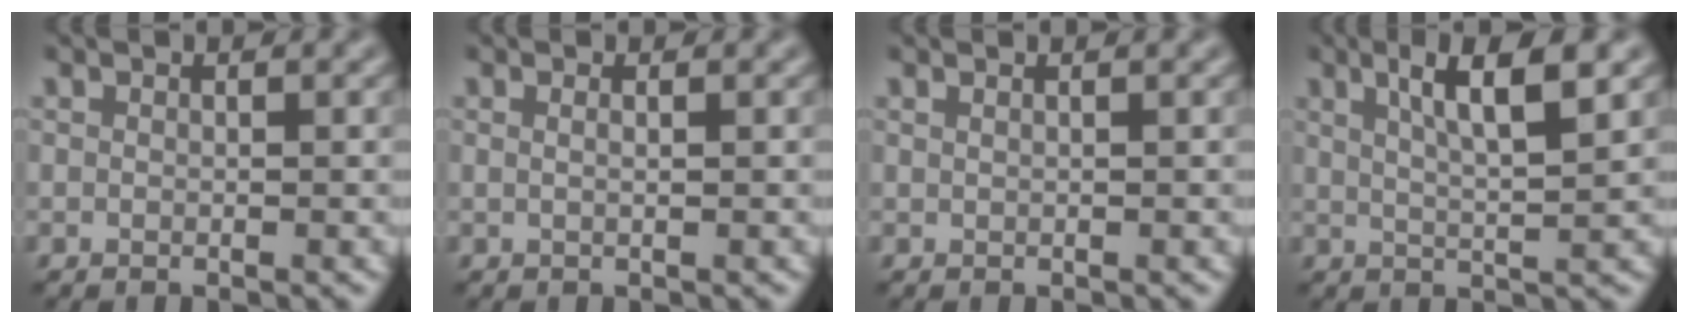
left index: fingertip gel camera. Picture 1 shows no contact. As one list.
[{"total": 0.9, "force": [0.3, 0.5, 0.8], "torque": [-0.003, -0.004, -0.003]}, {"total": 1.1, "force": [0.7, 0.5, 0.7], "torque": [-0.003, -0.007, 0.001]}, {"total": 5.5, "force": [2.4, 1.1, 4.8], "torque": [-0.074, 0.001, 0.038]}]